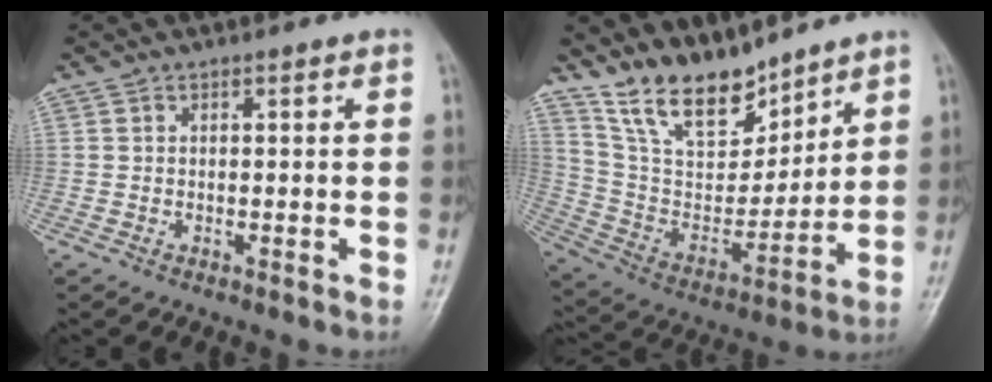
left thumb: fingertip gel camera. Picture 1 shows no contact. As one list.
[{"total": 14.8, "force": [12.1, 5.8, 6.2], "torque": [-0.078, -0.071, 0.236]}]